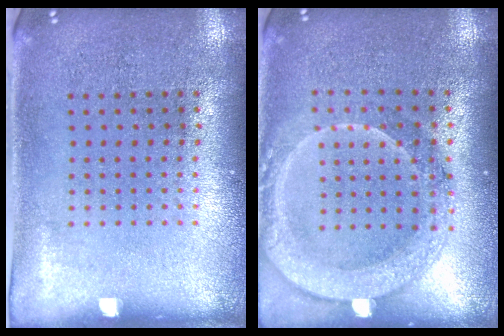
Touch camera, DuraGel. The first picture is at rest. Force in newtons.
{"total": 2.0, "press": 1.9, "slide": 0.6}